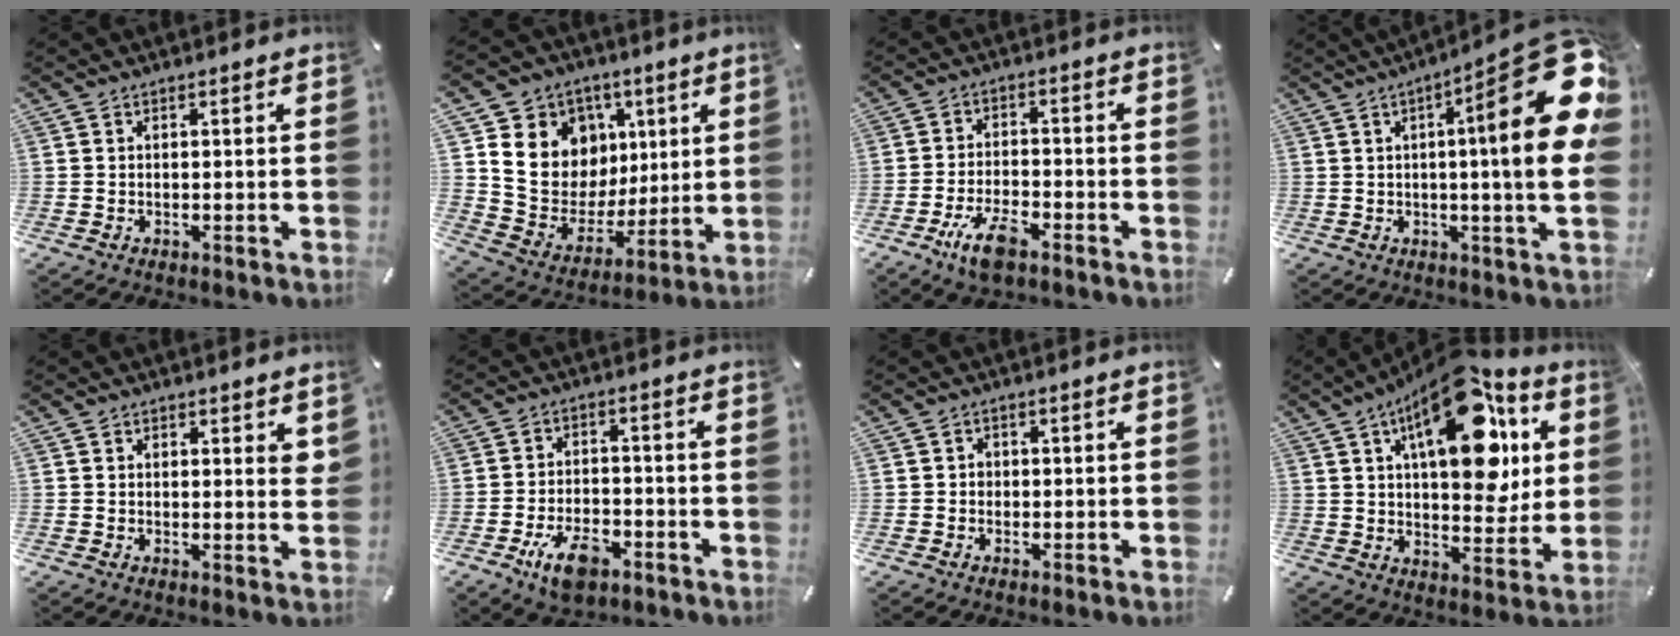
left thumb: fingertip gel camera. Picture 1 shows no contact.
{"total": 14.9, "force": [4.2, 13.6, 4.5], "torque": [-0.068, -0.029, 0.100]}
{"total": 8.4, "force": [-5.0, 3.4, 5.8], "torque": [-0.124, 0.013, -0.093]}
{"total": 26.7, "force": [6.8, 4.9, 25.4], "torque": [-0.353, -0.059, 0.101]}
{"total": 2.2, "force": [1.7, 1.1, 0.8], "torque": [0.000, -0.005, 0.028]}
{"total": 8.8, "force": [-4.4, 4.9, 5.8], "torque": [-0.110, 0.012, -0.080]}
{"total": 1.6, "force": [-0.2, 1.5, 0.5], "torque": [-0.004, 0.002, -0.008]}
{"total": 22.7, "force": [10.4, 11.6, 16.6], "torque": [-0.233, -0.051, 0.170]}